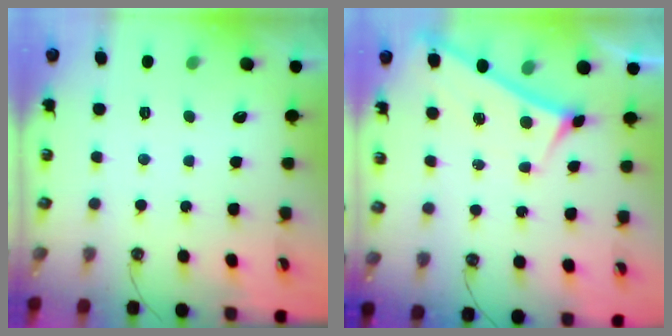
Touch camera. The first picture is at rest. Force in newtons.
{"total": 2.9, "press": 2.9, "slide": 0.3}